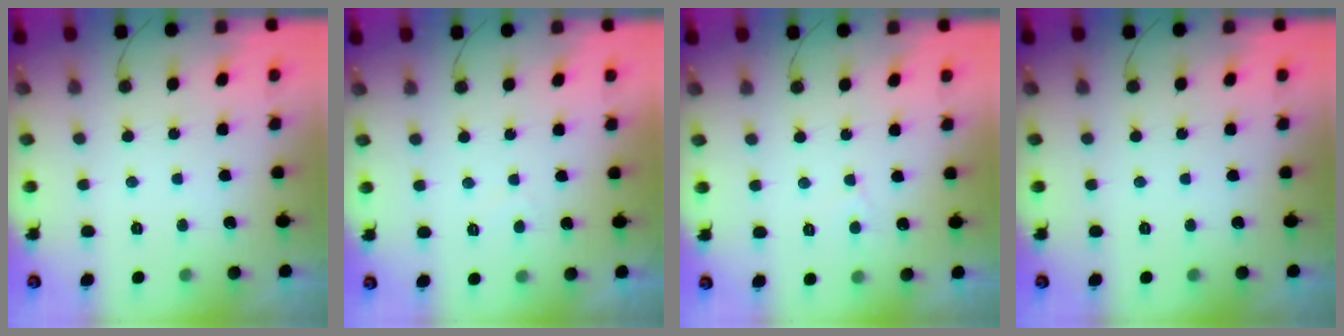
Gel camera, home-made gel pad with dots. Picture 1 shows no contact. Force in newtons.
{"total": 0.8, "press": 0.7, "slide": 0.3}
{"total": 2.7, "press": 2.7, "slide": 0.3}
{"total": 0.0}